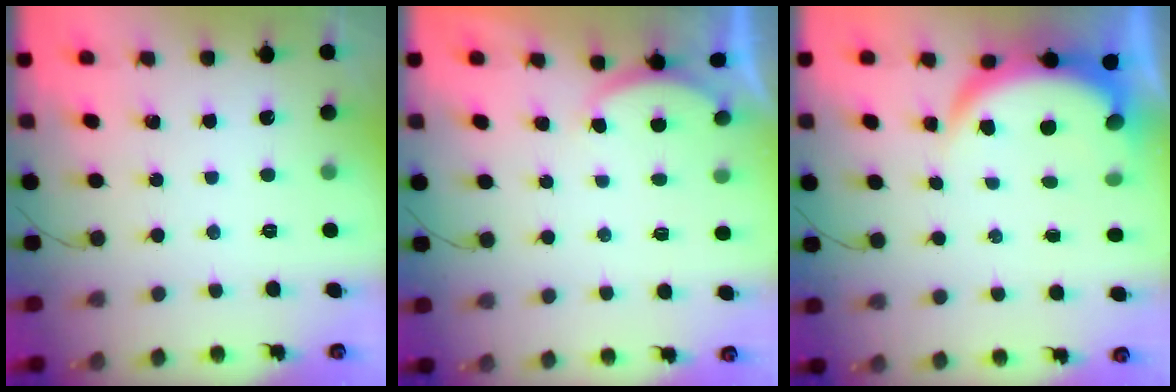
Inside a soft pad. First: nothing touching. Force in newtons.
{"total": 1.7, "press": 1.6, "slide": 0.6}
{"total": 6.3, "press": 6.3, "slide": 0.4}